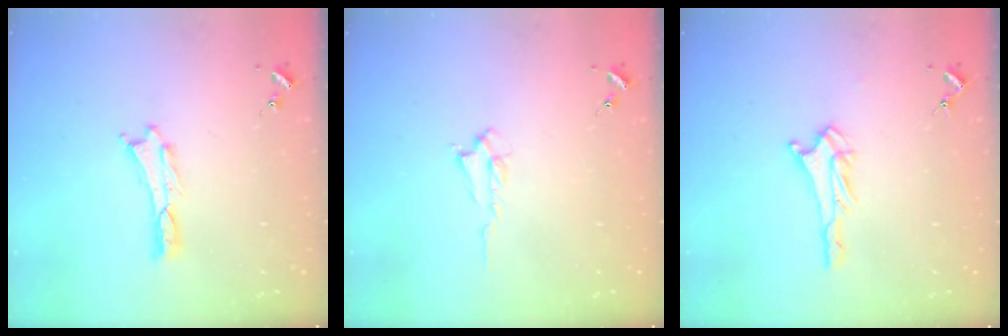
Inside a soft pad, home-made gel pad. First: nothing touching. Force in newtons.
{"total": 1.3, "press": 1.3, "slide": 0.3}
{"total": 2.6, "press": 2.6, "slide": 0.3}